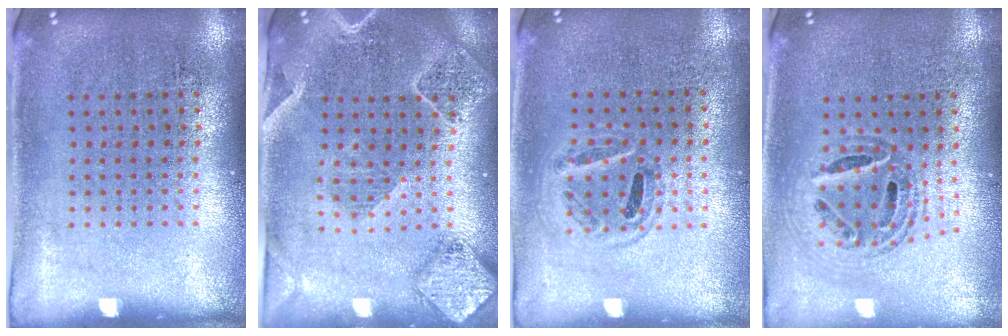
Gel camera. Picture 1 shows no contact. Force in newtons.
{"total": 2.3, "press": 2.1, "slide": 1.0}
{"total": 0.8, "press": 0.8, "slide": 0.2}
{"total": 0.9, "press": 0.9, "slide": 0.2}